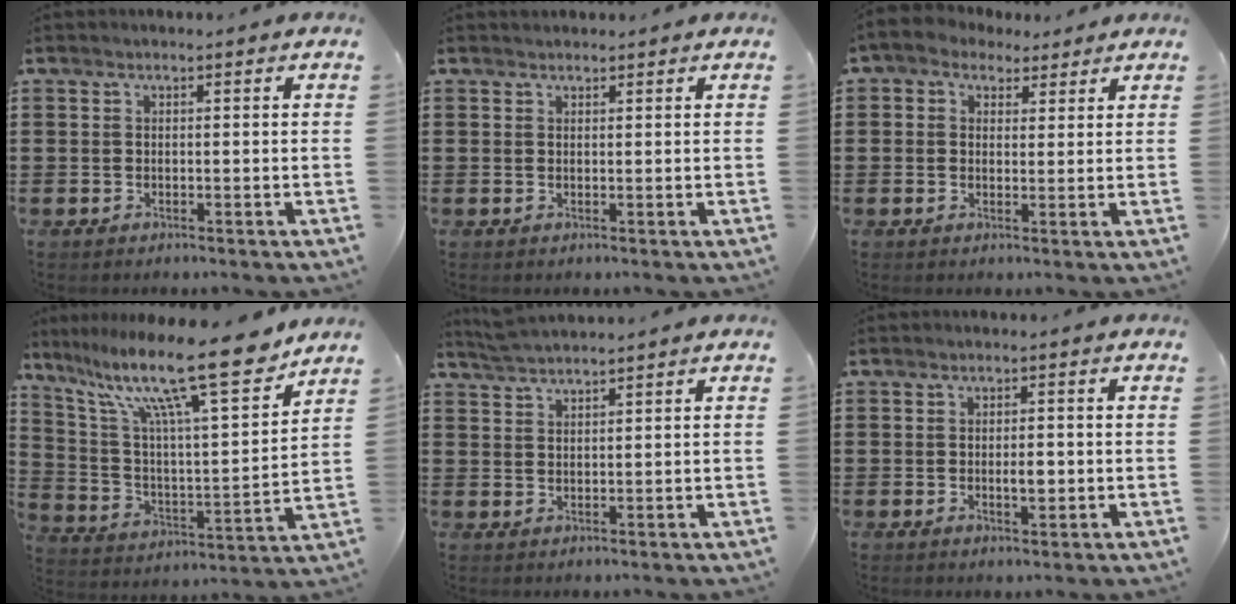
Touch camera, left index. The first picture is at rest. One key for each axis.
{"total": 0.8, "fx": 0.7, "fy": 0.3, "fz": 0.0, "tx": -0.002, "ty": 0.001, "tz": 0.015}
{"total": 2.6, "fx": 1.3, "fy": 2.1, "fz": 0.7, "tx": -0.023, "ty": 0.009, "tz": 0.023}
{"total": 16.7, "fx": 12.7, "fy": 1.7, "fz": 10.6, "tx": -0.219, "ty": -0.074, "tz": 0.209}
{"total": 2.7, "fx": 2.6, "fy": -0.3, "fz": 0.5, "tx": -0.017, "ty": 0.000, "tz": 0.050}
{"total": 2.6, "fx": -0.3, "fy": 1.1, "fz": 2.3, "tx": -0.036, "ty": -0.002, "tz": -0.007}